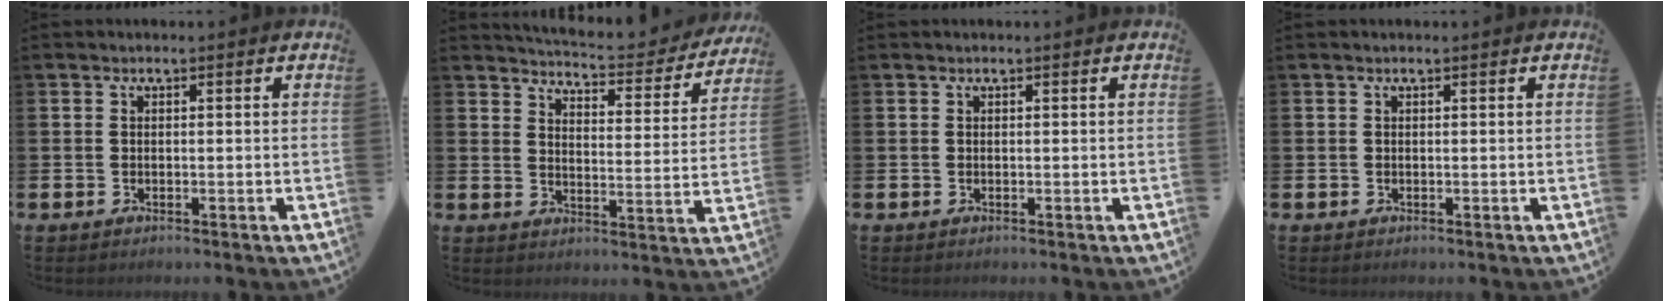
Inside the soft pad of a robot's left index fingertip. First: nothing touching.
{"total": 5.4, "force": [5.3, 0.5, 1.1], "torque": [-0.041, -0.039, 0.088]}
{"total": 0.0}
{"total": 0.0}